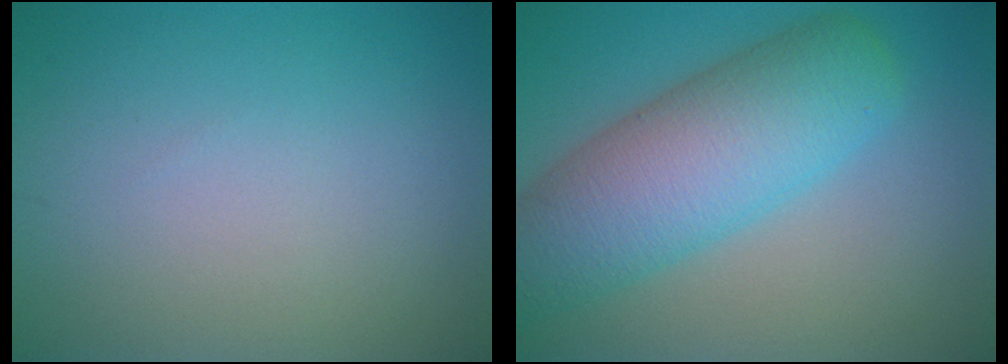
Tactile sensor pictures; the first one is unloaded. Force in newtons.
{"total": 9.0, "press": 9.0, "slide": 0.4}